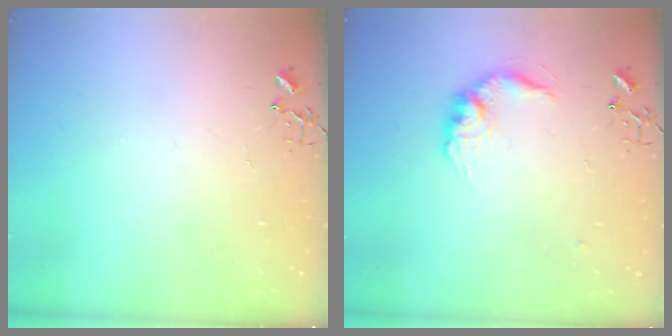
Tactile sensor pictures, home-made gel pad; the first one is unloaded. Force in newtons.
{"total": 11.9, "press": 11.9, "slide": 0.7}